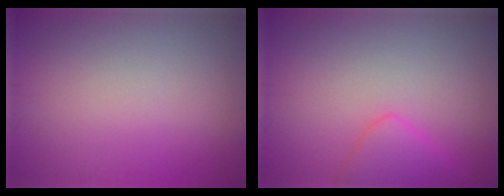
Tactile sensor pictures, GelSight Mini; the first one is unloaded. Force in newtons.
{"total": 2.8, "press": 2.8, "slide": 0.2}